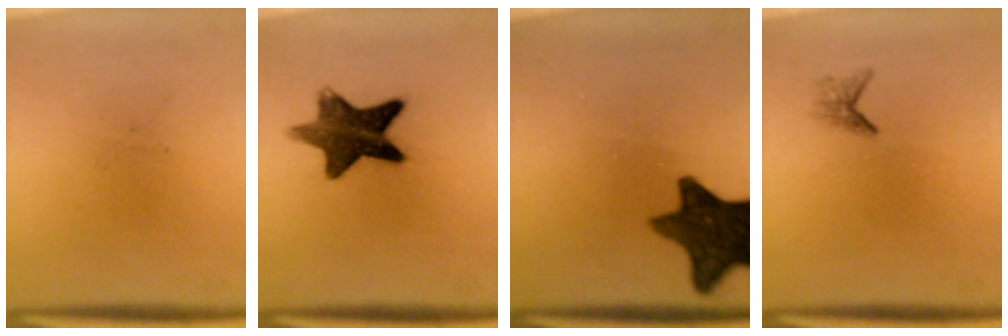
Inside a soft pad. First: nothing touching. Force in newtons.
{"total": 11.9}
{"total": 12.9}
{"total": 1.2}